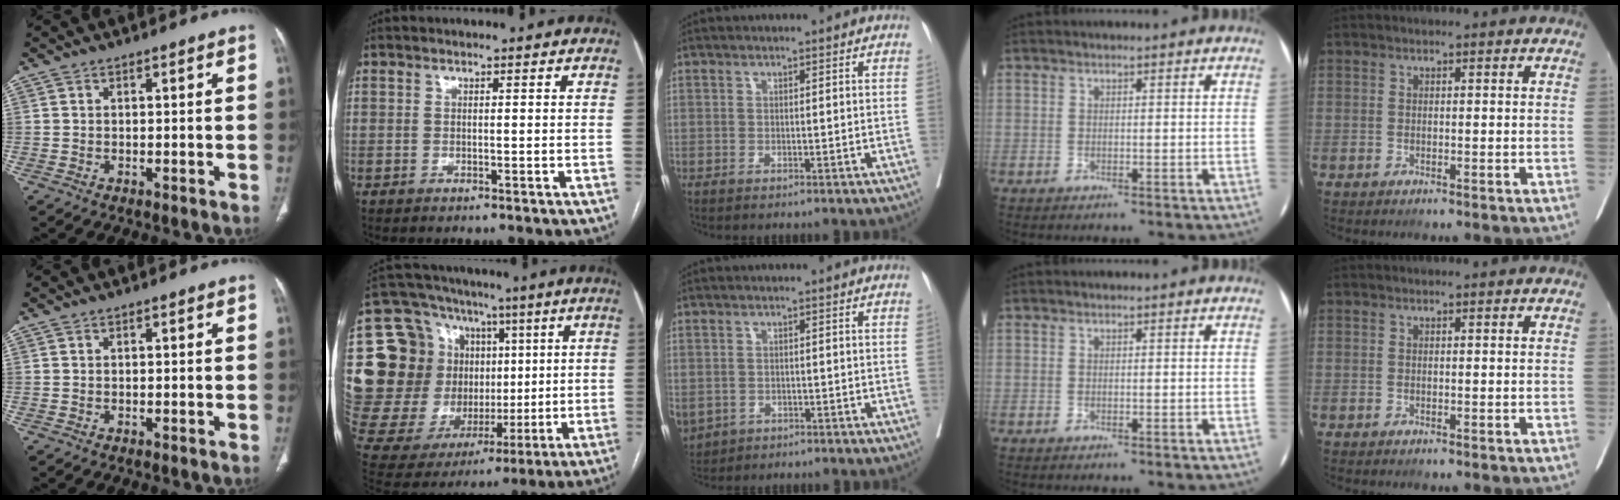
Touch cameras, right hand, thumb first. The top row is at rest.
{"index": {"total": 27.0, "force": [5.0, 21.7, 15.2], "torque": [-0.320, 0.080, 0.116]}, "middle": {"total": 8.6, "force": [-3.4, 7.0, 3.6], "torque": [-0.106, -0.004, -0.045]}}